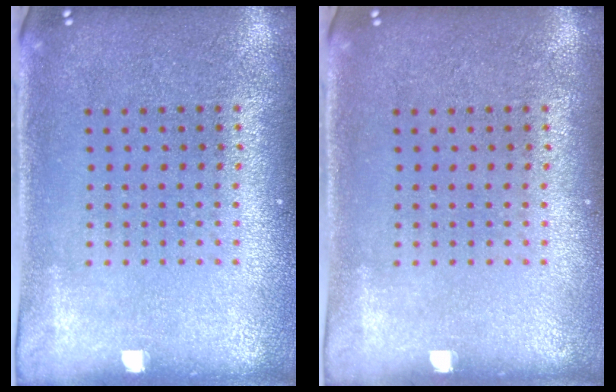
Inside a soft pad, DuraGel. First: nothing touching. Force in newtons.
{"total": 0.0}